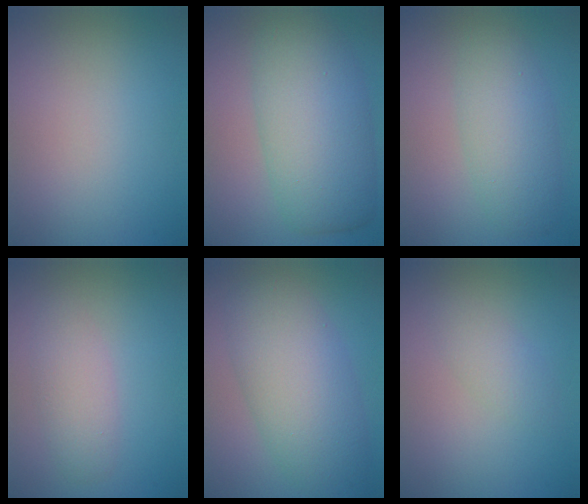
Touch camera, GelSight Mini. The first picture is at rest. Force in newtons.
{"total": 7.9, "press": 7.9, "slide": 0.1}
{"total": 4.1, "press": 4.1, "slide": 0.1}
{"total": 2.3, "press": 2.3, "slide": 0.1}
{"total": 5.5, "press": 5.5, "slide": 0.3}
{"total": 1.6, "press": 1.6, "slide": 0.0}